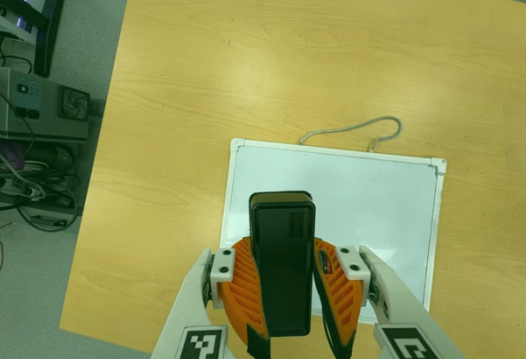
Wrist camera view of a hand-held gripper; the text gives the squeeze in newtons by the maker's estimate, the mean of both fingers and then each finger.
{"total": 10.3, "left": 8.9, "right": 11.8}